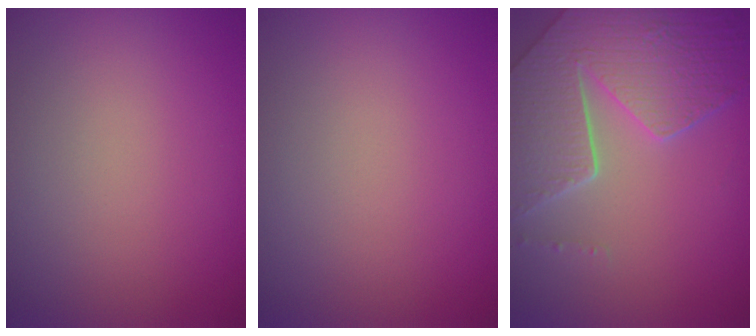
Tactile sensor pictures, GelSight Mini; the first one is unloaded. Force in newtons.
{"total": 0.0}
{"total": 8.8, "press": 6.2, "slide": 6.2}